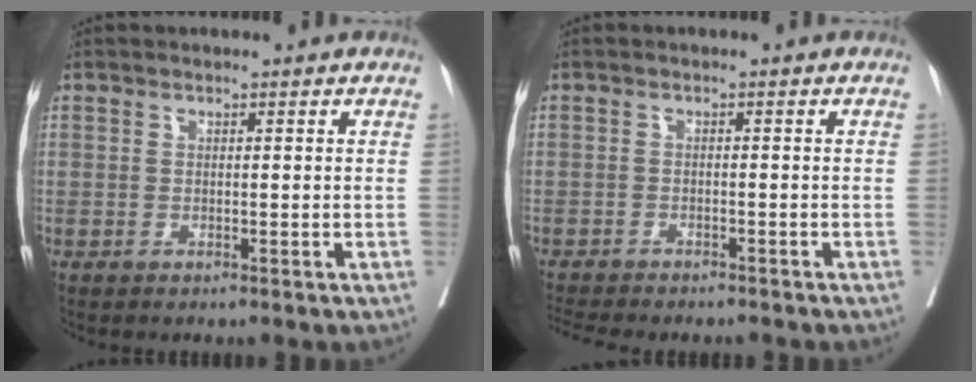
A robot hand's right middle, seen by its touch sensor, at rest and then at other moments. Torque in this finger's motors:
{"motor_torque": [1.01, -1.13, 0.12, 0.04]}